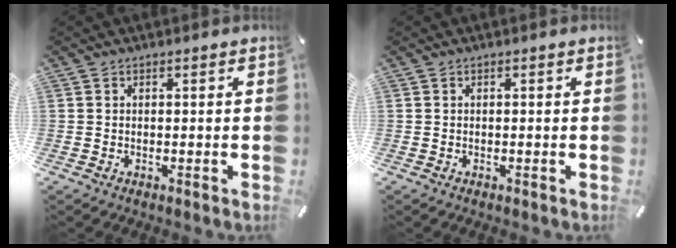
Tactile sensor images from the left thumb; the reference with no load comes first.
{"total": 0.0}